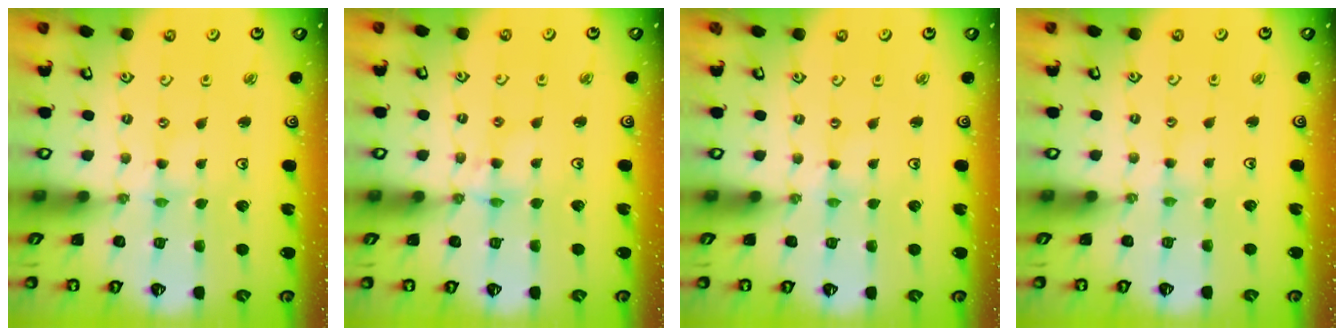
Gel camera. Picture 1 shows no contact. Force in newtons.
{"total": 5.5, "press": 5.5, "slide": 0.5}
{"total": 0.0}
{"total": 2.4, "press": 2.4, "slide": 0.4}